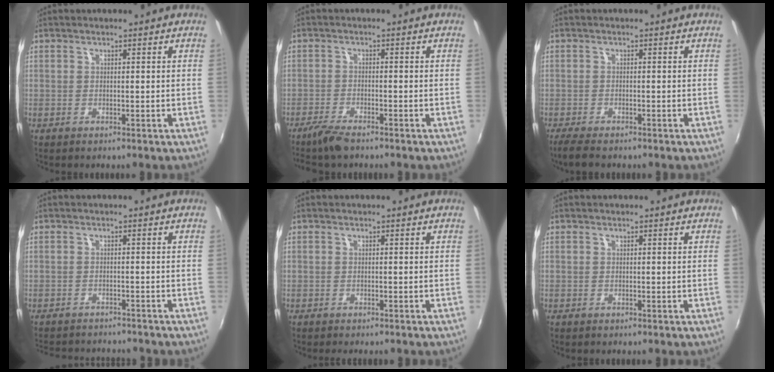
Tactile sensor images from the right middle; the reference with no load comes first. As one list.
[{"total": 4.4, "force": [-3.7, 0.8, 2.2], "torque": [-0.066, -0.010, -0.075]}, {"total": 4.4, "force": [-3.6, 0.8, 2.5], "torque": [-0.061, -0.019, -0.065]}, {"total": 9.0, "force": [-8.3, 2.2, 2.8], "torque": [-0.071, -0.013, -0.120]}, {"total": 1.6, "force": [-1.5, 0.5, 0.5], "torque": [-0.017, -0.006, -0.023]}, {"total": 0.0}]